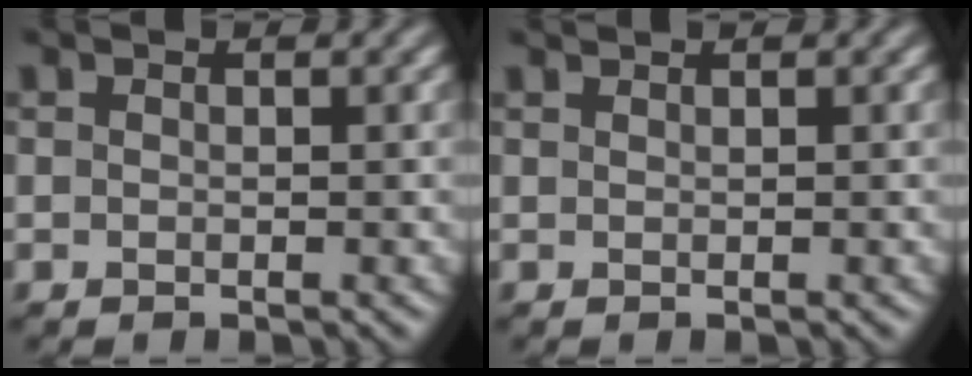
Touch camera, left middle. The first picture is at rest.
{"total": 0.9, "force": [0.9, -0.1, 0.1], "torque": [0.000, -0.002, 0.014]}